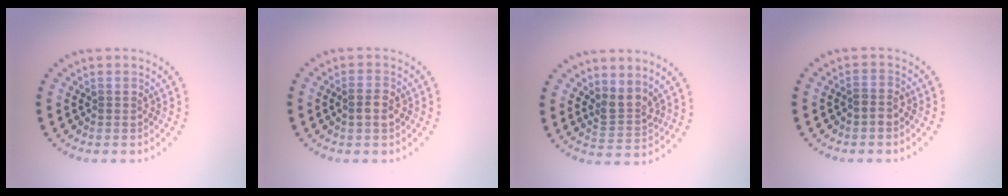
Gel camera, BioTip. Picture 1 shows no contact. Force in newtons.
{"total": 1.8, "press": 1.8, "slide": 0.3}
{"total": 2.5, "press": 2.0, "slide": 1.6}
{"total": 1.1, "press": 1.0, "slide": 0.4}